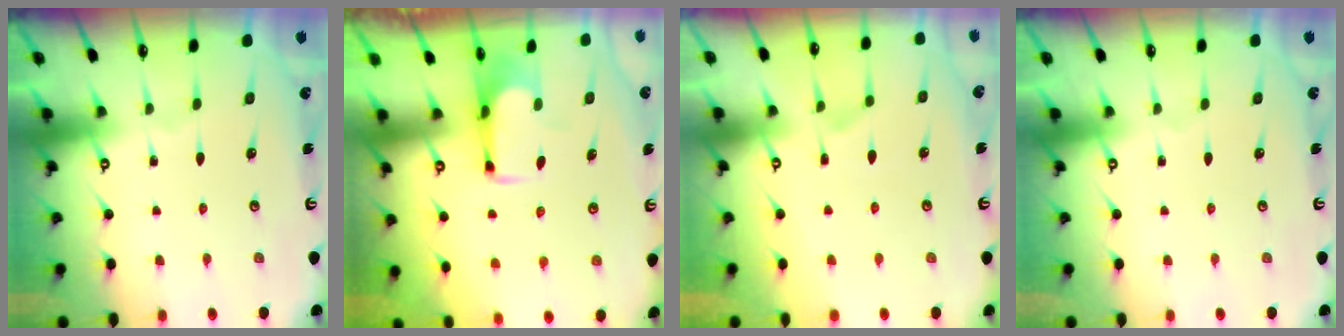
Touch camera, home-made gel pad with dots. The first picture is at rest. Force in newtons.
{"total": 3.9, "press": 3.7, "slide": 1.1}
{"total": 3.5, "press": 3.3, "slide": 1.2}
{"total": 0.0}